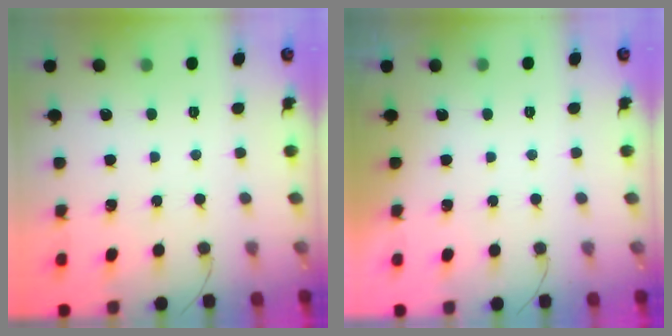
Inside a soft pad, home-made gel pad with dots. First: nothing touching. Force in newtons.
{"total": 0.0}